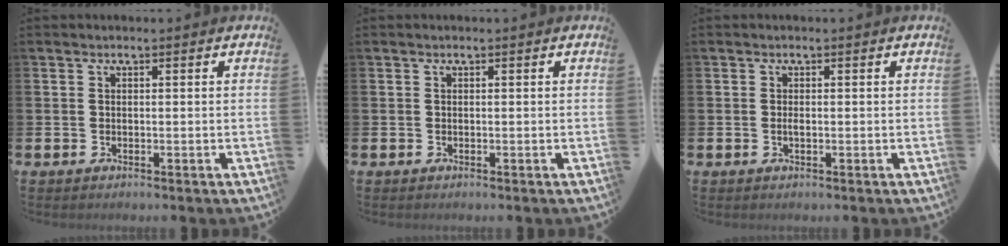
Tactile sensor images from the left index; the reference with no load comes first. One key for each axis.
{"total": 0.0}
{"total": 0.6, "fx": -0.1, "fy": 0.2, "fz": 0.6, "tx": -0.018, "ty": 0.003, "tz": -0.001}